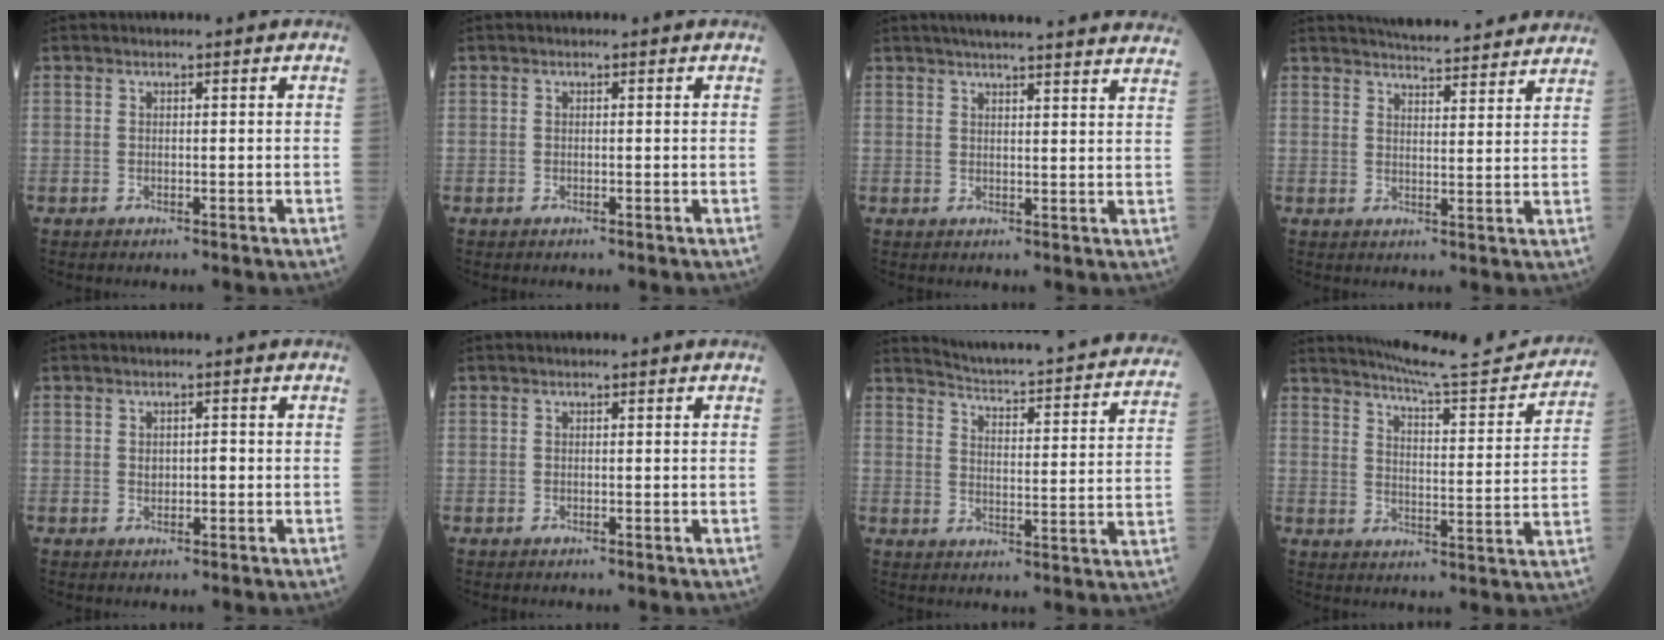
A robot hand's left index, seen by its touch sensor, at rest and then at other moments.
{"total": 0.0}
{"total": 21.7, "force": [19.9, 0.8, 8.6], "torque": [-0.118, 0.000, 0.237]}
{"total": 14.8, "force": [13.9, 1.5, 4.9], "torque": [-0.063, 0.012, 0.172]}
{"total": 1.5, "force": [0.1, 0.9, 1.2], "torque": [-0.017, 0.009, 0.003]}
{"total": 0.0}
{"total": 24.9, "force": [23.3, 1.7, 8.6], "torque": [-0.125, -0.072, 0.279]}
{"total": 16.9, "force": [16.1, 1.1, 5.0], "torque": [-0.072, -0.040, 0.206]}